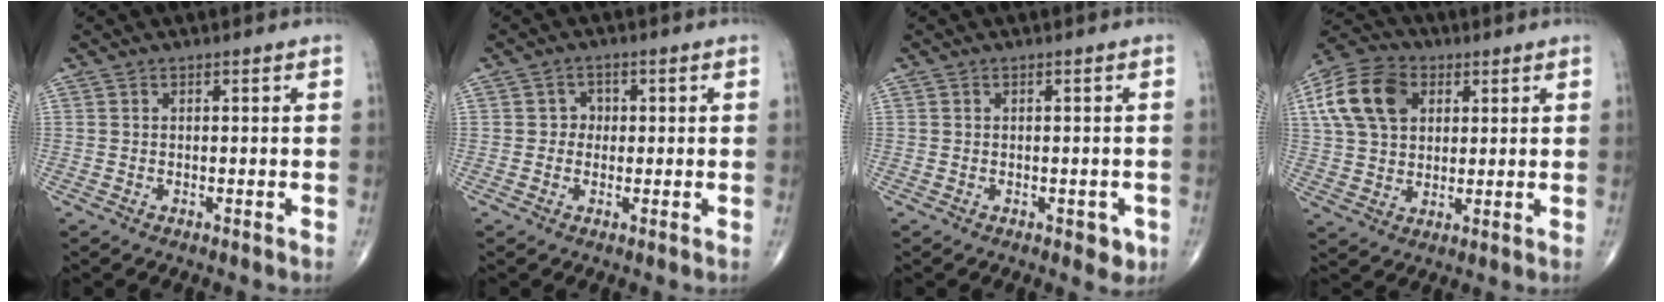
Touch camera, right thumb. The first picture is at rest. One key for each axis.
{"total": 2.5, "fx": 0.1, "fy": 2.3, "fz": 0.8, "tx": 0.007, "ty": 0.007, "tz": -0.005}
{"total": 2.7, "fx": -1.0, "fy": 1.6, "fz": 1.8, "tx": -0.005, "ty": 0.001, "tz": -0.009}
{"total": 14.2, "fx": 4.5, "fy": 10.0, "fz": 9.0, "tx": -0.160, "ty": 0.008, "tz": 0.078}